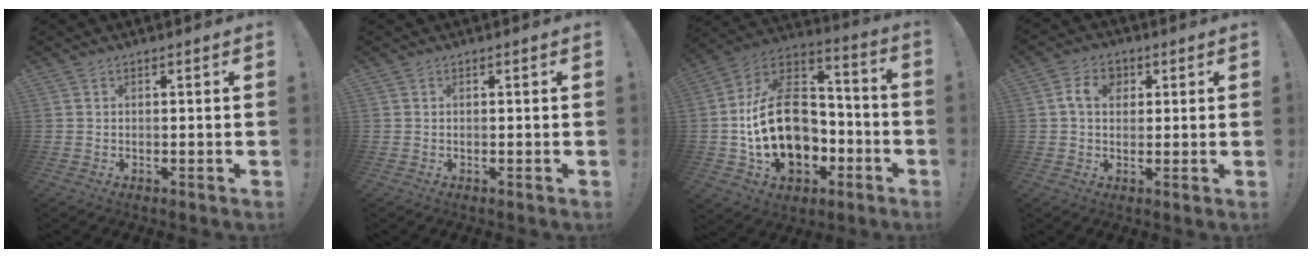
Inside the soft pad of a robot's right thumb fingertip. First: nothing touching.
{"total": 0.0}
{"total": 24.3, "force": [-3.8, 17.2, 16.8], "torque": [-0.293, 0.024, -0.046]}
{"total": 7.2, "force": [1.9, 5.1, 4.8], "torque": [-0.065, 0.009, 0.032]}